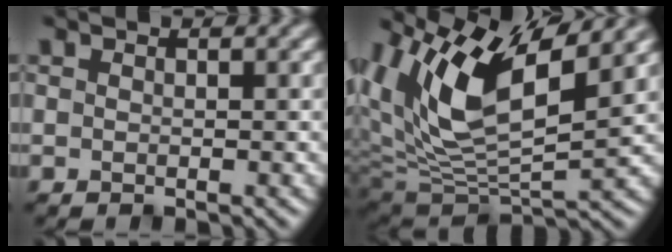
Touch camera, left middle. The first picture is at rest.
{"total": 10.9, "force": [5.2, 4.4, 8.5], "torque": [-0.170, 0.008, 0.101]}